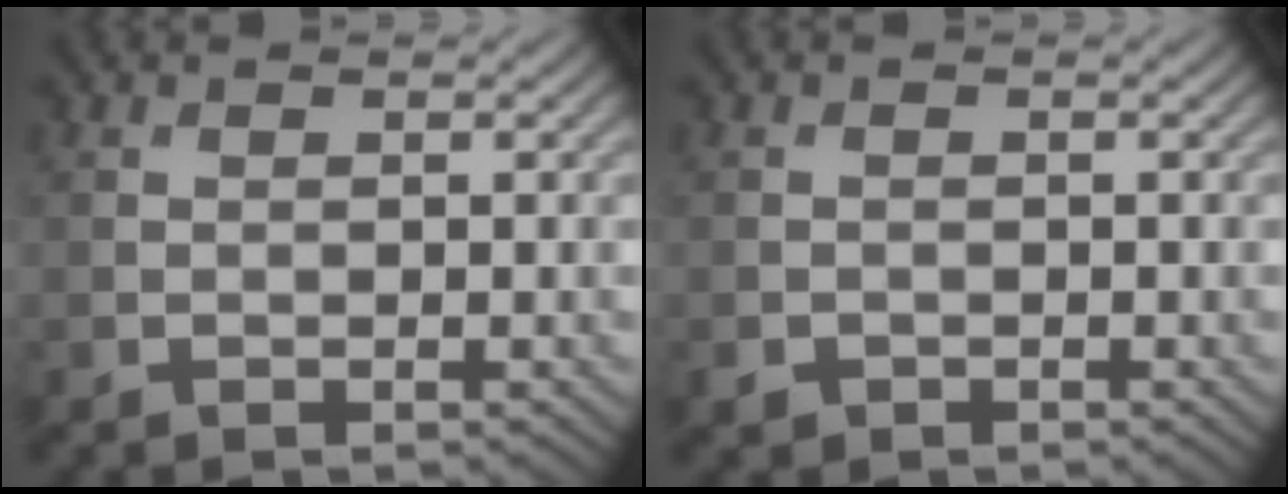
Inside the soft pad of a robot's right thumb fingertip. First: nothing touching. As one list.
[{"total": 1.0, "force": [-0.7, 0.8, 0.2], "torque": [-0.003, -0.004, -0.014]}]